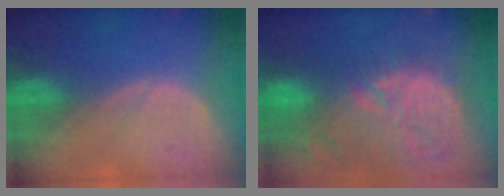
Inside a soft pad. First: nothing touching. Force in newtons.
{"total": 15.4, "press": 13.4, "slide": 7.5}